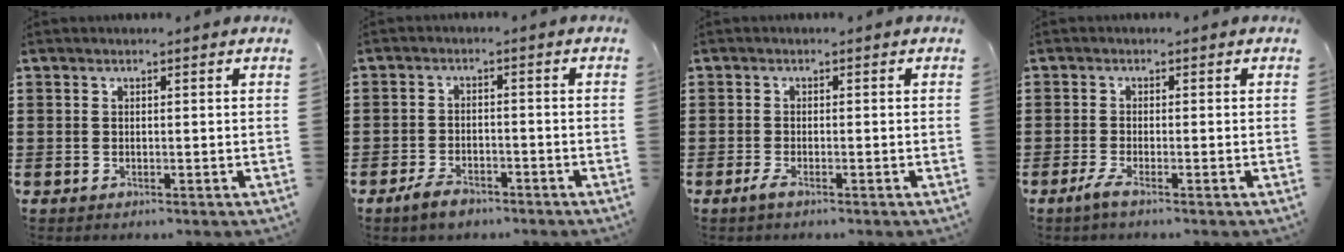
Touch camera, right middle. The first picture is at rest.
{"total": 3.0, "force": [-2.5, 1.4, 1.1], "torque": [-0.029, 0.004, -0.050]}
{"total": 1.2, "force": [-0.8, 0.3, 0.9], "torque": [-0.025, -0.006, -0.016]}
{"total": 1.9, "force": [-1.1, 0.2, 1.5], "torque": [-0.042, -0.010, -0.024]}